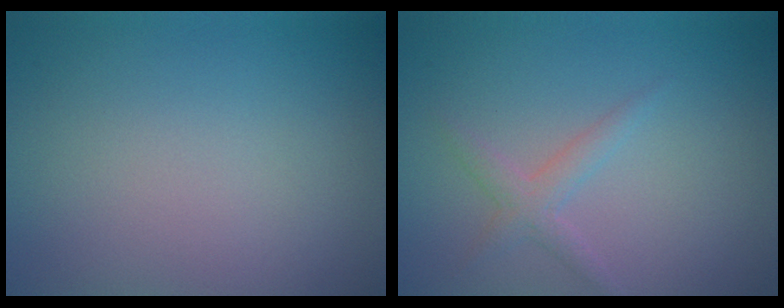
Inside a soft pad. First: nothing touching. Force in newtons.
{"total": 1.7, "press": 1.7, "slide": 0.1}